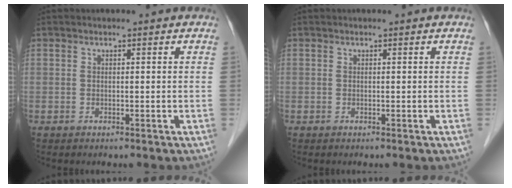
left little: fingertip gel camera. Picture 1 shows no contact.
{"total": 0.0}